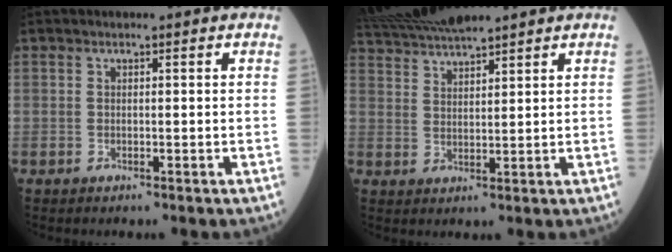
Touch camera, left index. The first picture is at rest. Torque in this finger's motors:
{"motor_torque": [-0.11, -0.21, 0.06, 0.07]}